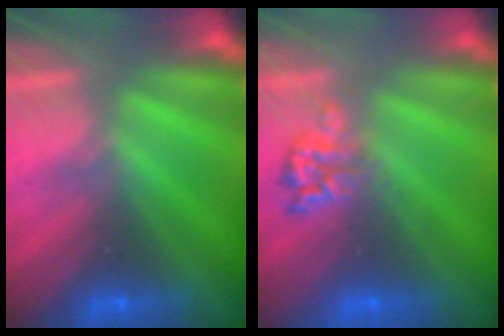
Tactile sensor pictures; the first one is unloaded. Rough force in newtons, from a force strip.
{"total": 2.4}